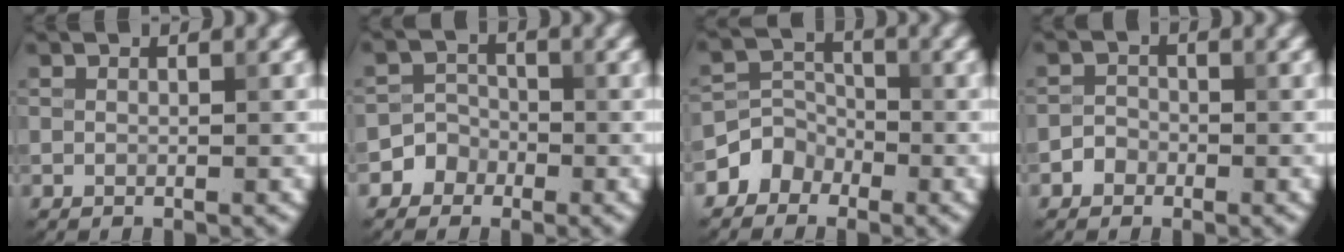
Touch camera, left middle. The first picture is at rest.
{"total": 2.4, "force": [-1.4, 2.0, 0.1], "torque": [0.026, 0.011, -0.033]}
{"total": 2.8, "force": [-1.8, 2.1, 0.3], "torque": [0.004, 0.010, -0.039]}
{"total": 1.4, "force": [-0.8, 1.1, 0.2], "torque": [0.004, 0.006, -0.015]}